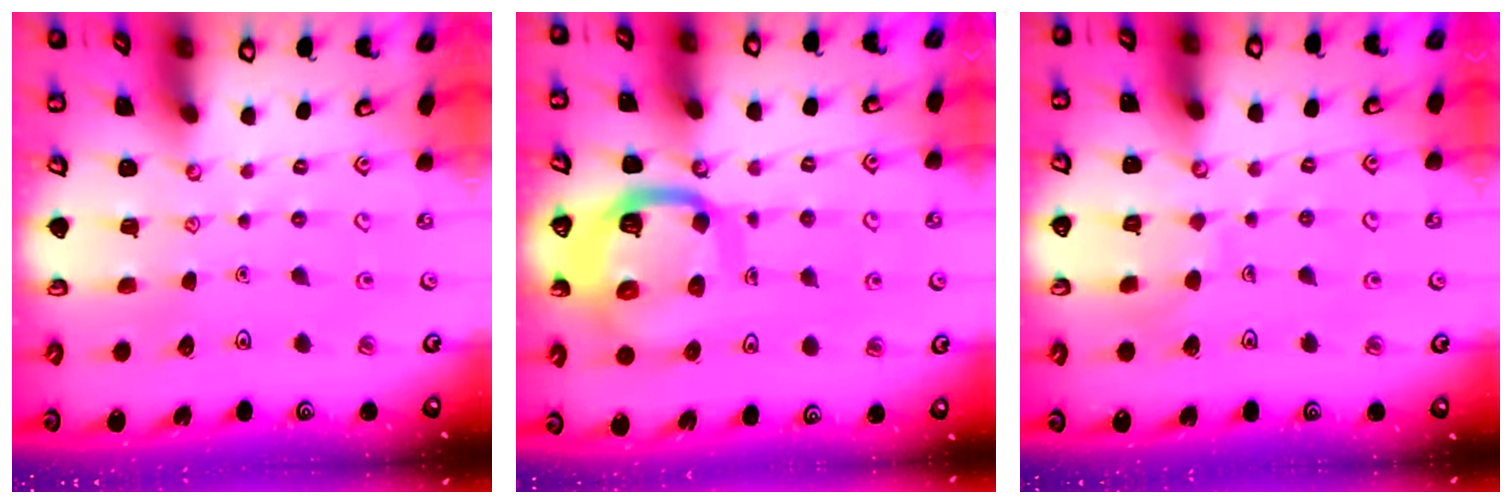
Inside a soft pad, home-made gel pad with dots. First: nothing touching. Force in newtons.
{"total": 13.8, "press": 13.7, "slide": 1.6}
{"total": 6.1, "press": 6.1, "slide": 0.2}